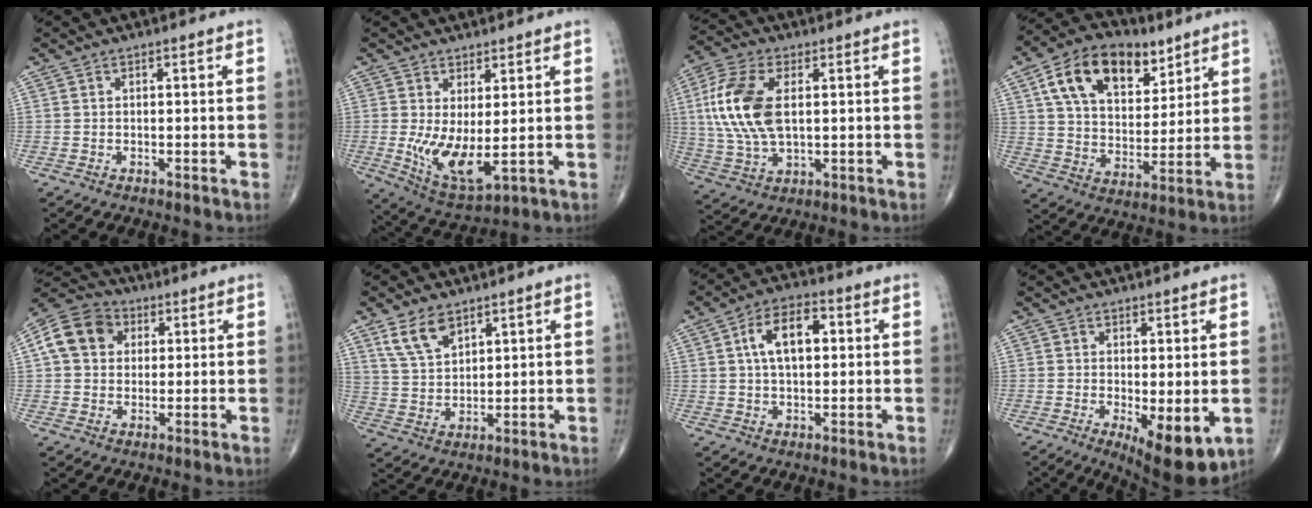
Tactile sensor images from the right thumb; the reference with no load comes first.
{"total": 9.3, "force": [0.1, 3.6, 8.5], "torque": [-0.156, -0.028, 0.019]}
{"total": 14.6, "force": [2.3, 7.7, 12.2], "torque": [-0.269, 0.001, 0.047]}
{"total": 18.4, "force": [9.2, 11.0, 11.5], "torque": [-0.157, -0.023, 0.160]}
{"total": 10.8, "force": [2.6, 8.8, 5.8], "torque": [-0.092, 0.013, 0.035]}
{"total": 7.7, "force": [4.8, 4.2, 4.3], "torque": [-0.067, -0.022, 0.102]}
{"total": 9.7, "force": [2.0, 5.3, 7.8], "torque": [-0.123, 0.016, 0.028]}
{"total": 9.5, "force": [-2.0, 3.4, 8.6], "torque": [-0.120, -0.025, -0.022]}